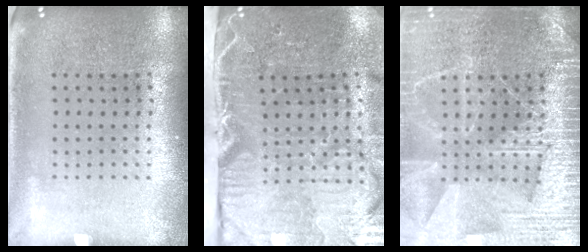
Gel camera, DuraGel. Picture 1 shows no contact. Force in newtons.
{"total": 5.3, "press": 4.3, "slide": 3.1}
{"total": 6.5, "press": 6.5, "slide": 0.8}